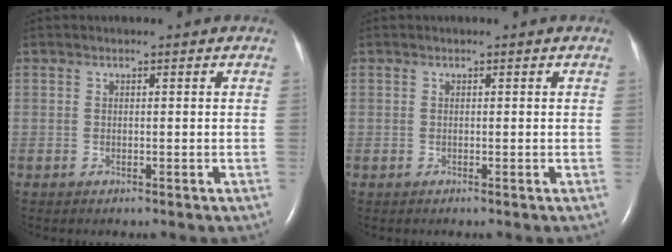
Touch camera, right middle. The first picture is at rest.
{"total": 0.0}